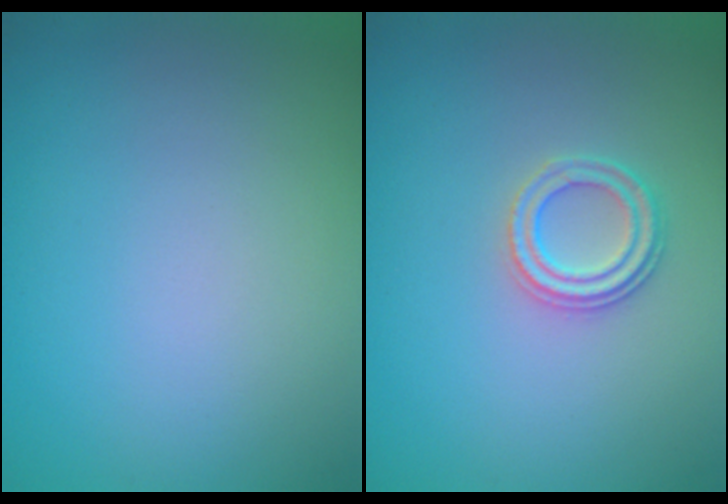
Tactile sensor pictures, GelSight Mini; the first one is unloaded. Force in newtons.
{"total": 2.3, "press": 2.1, "slide": 0.8}